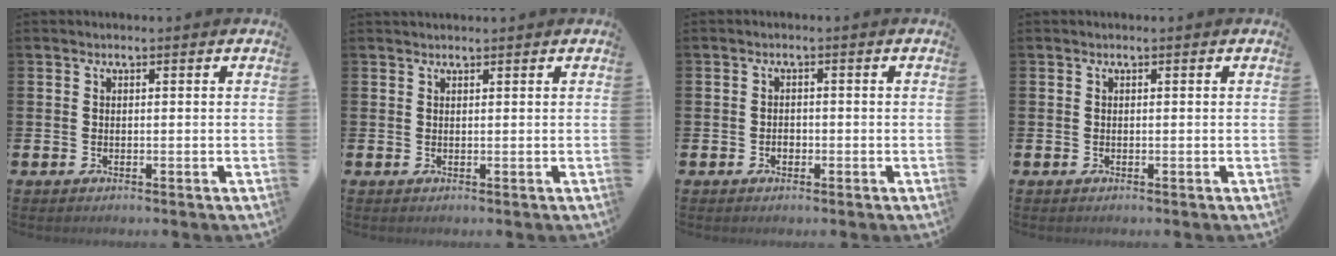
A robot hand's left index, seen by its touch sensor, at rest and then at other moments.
{"total": 0.7, "force": [0.7, 0.0, 0.0], "torque": [0.007, -0.003, 0.011]}
{"total": 1.3, "force": [-0.5, 1.0, 0.6], "torque": [-0.011, 0.002, -0.012]}
{"total": 0.0}